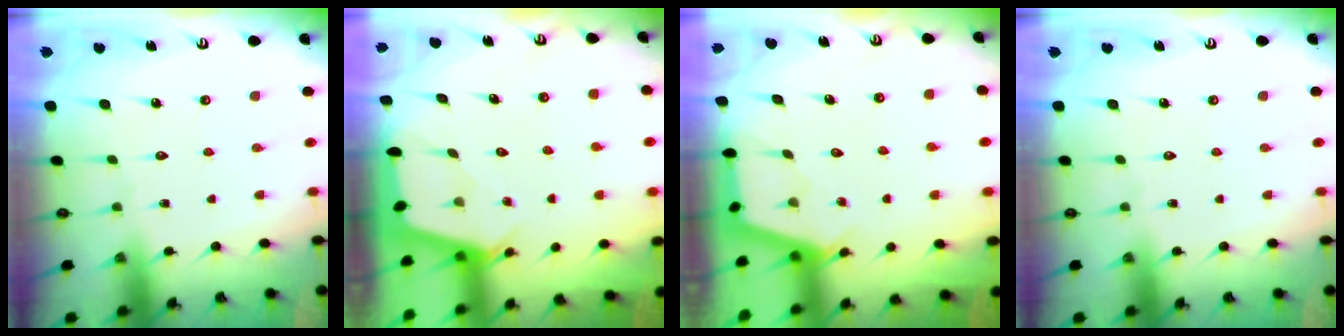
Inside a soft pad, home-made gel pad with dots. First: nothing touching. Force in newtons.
{"total": 2.5, "press": 2.5, "slide": 0.3}
{"total": 2.8, "press": 2.7, "slide": 0.4}
{"total": 0.0}